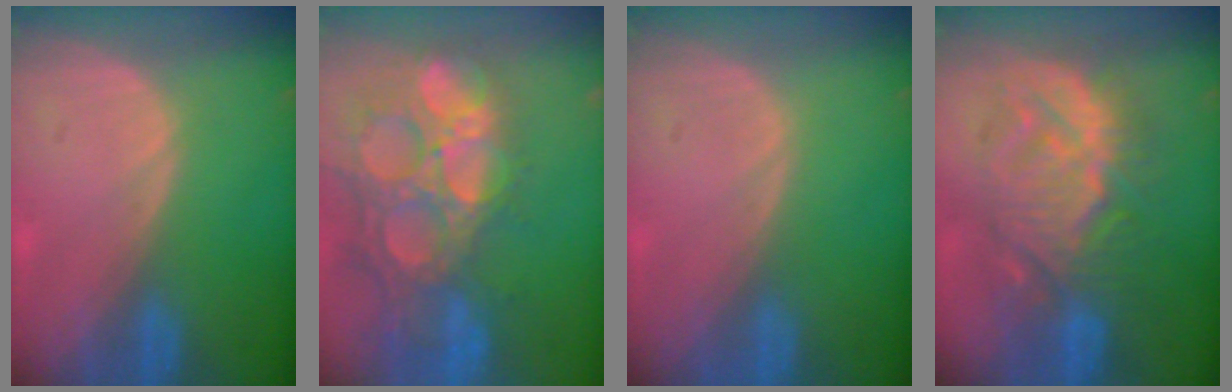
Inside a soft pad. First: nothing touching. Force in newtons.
{"total": 14.8, "press": 12.3, "slide": 8.3}
{"total": 0.0}
{"total": 10.5, "press": 10.5, "slide": 0.5}